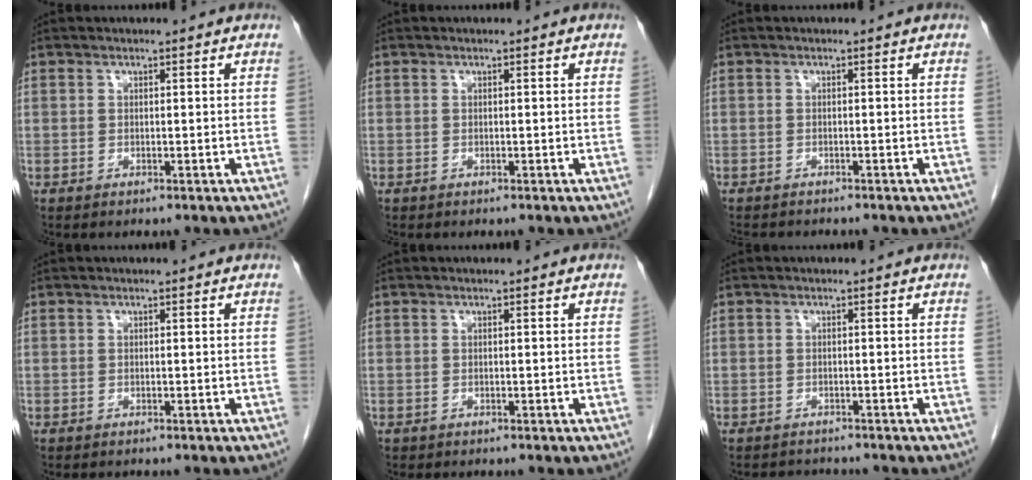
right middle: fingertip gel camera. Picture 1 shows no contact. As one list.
[{"total": 0.0}, {"total": 4.4, "force": [-4.0, 1.1, 1.5], "torque": [-0.021, -0.008, -0.058]}, {"total": 0.0}, {"total": 0.0}, {"total": 2.3, "force": [-2.1, 0.9, -0.4], "torque": [0.002, -0.004, -0.036]}]